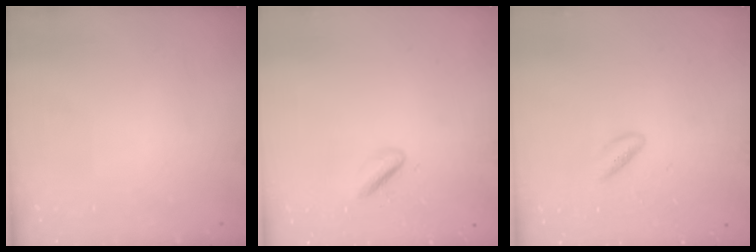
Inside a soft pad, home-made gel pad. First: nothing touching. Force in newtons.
{"total": 2.1, "press": 1.9, "slide": 0.9}
{"total": 2.7, "press": 2.4, "slide": 1.2}